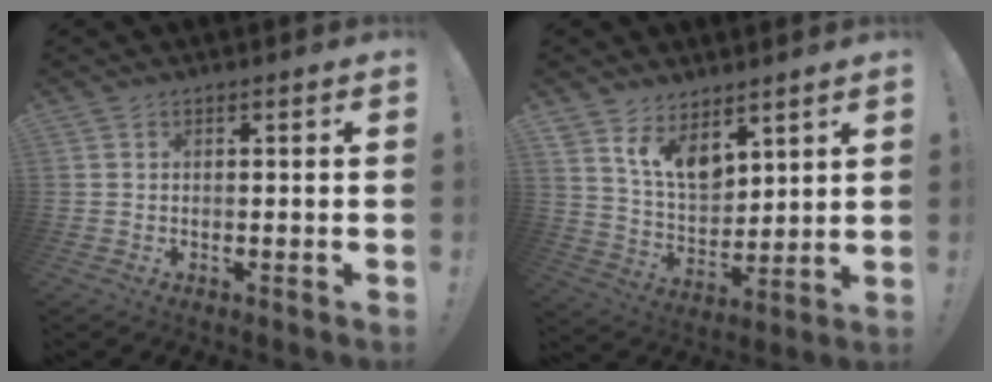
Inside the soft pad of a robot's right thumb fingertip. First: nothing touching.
{"total": 10.8, "force": [7.2, 6.3, 5.0], "torque": [-0.096, -0.048, 0.142]}